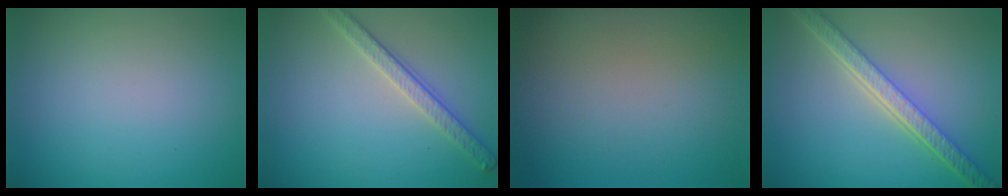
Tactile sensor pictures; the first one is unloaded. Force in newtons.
{"total": 2.8, "press": 2.7, "slide": 0.8}
{"total": 0.0}
{"total": 5.8, "press": 4.4, "slide": 3.8}